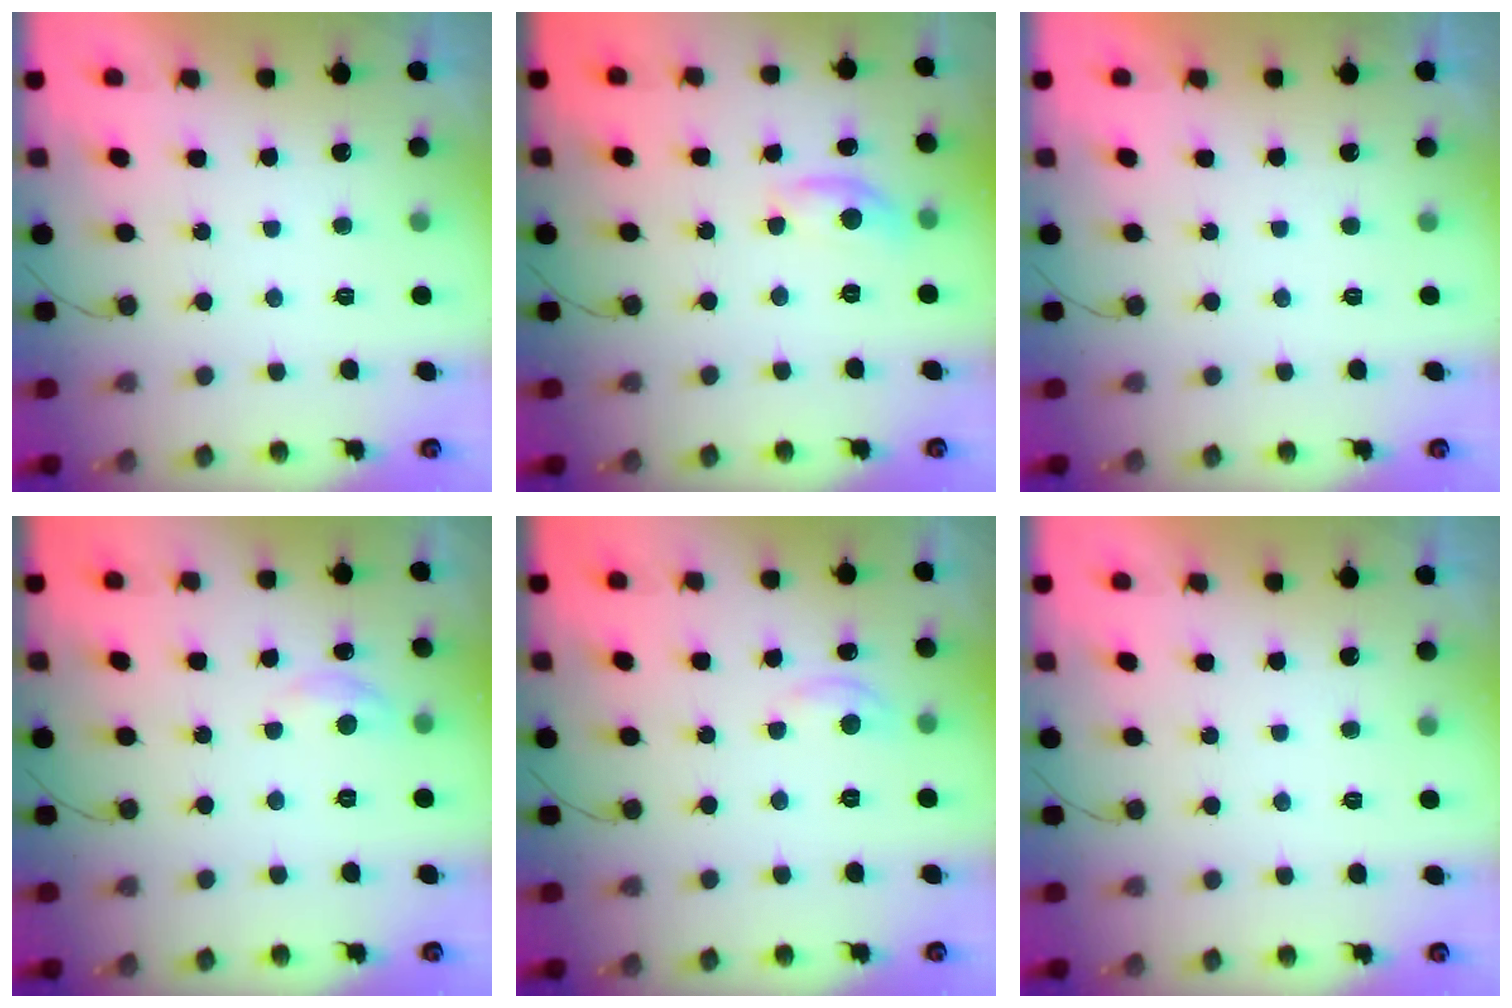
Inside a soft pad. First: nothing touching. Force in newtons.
{"total": 7.8, "press": 7.8, "slide": 0.5}
{"total": 0.0}
{"total": 3.9, "press": 3.8, "slide": 0.5}
{"total": 2.9, "press": 2.8, "slide": 0.4}
{"total": 0.0}